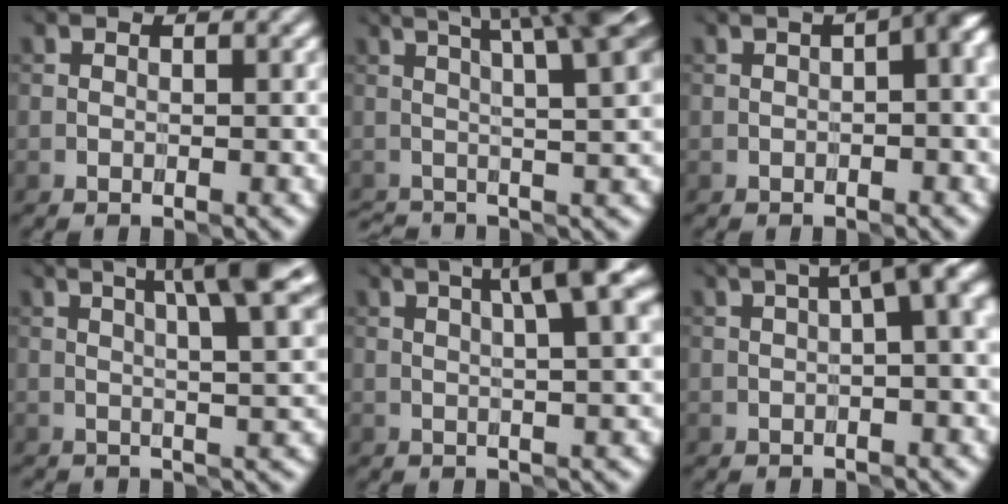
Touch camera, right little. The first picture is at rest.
{"total": 7.7, "force": [2.0, 1.7, 7.2], "torque": [-0.062, 0.019, 0.025]}
{"total": 4.9, "force": [0.3, 1.7, 4.5], "torque": [-0.056, 0.017, 0.002]}
{"total": 8.0, "force": [2.9, 1.9, 7.2], "torque": [-0.064, 0.025, 0.037]}
{"total": 6.1, "force": [2.3, 1.0, 5.6], "torque": [-0.064, 0.019, 0.036]}
{"total": 5.8, "force": [1.6, 1.5, 5.4], "torque": [-0.064, 0.024, 0.021]}